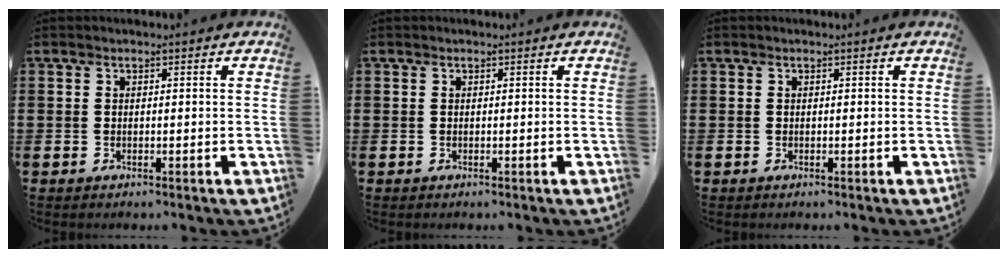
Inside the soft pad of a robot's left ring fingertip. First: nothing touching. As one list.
[{"total": 0.0}, {"total": 0.0}]